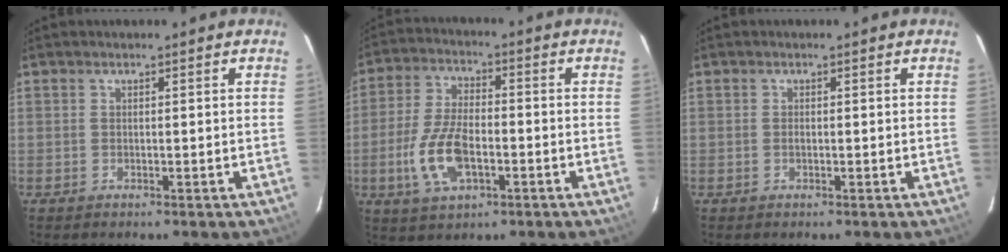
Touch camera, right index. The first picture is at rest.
{"total": 11.2, "force": [-3.5, 5.5, 9.1], "torque": [-0.198, -0.002, -0.061]}
{"total": 0.6, "force": [-0.1, 0.4, 0.4], "torque": [-0.009, -0.001, -0.002]}